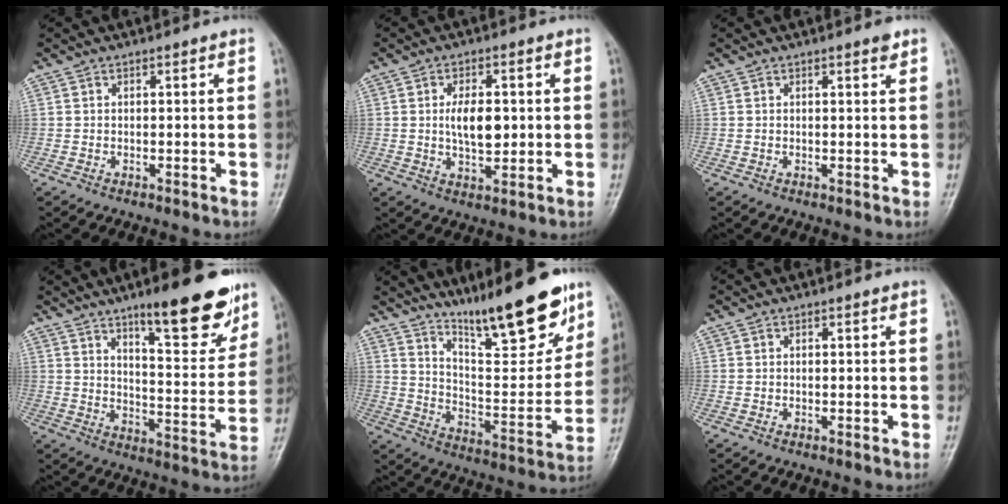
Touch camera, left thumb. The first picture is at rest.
{"total": 6.9, "force": [0.5, 3.6, 5.9], "torque": [-0.094, -0.006, 0.009]}
{"total": 1.1, "force": [0.8, 0.2, 0.8], "torque": [-0.010, -0.004, 0.010]}
{"total": 16.5, "force": [11.0, 4.4, 11.5], "torque": [-0.119, -0.069, 0.165]}
{"total": 19.1, "force": [14.0, 4.1, 12.3], "torque": [-0.144, -0.090, 0.233]}
{"total": 0.0}